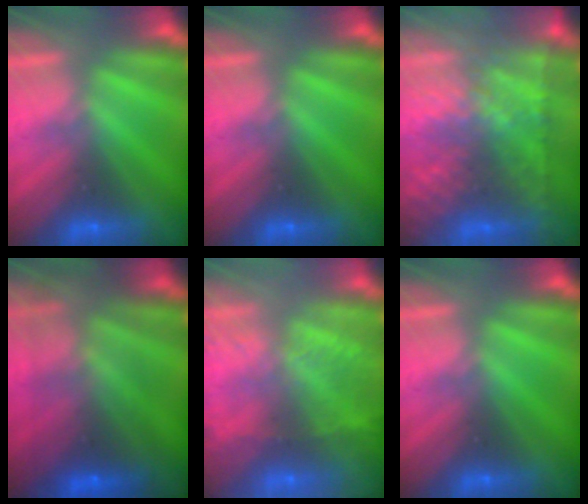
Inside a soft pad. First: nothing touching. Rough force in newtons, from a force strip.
{"total": 0.0}
{"total": 6.4}
{"total": 6.5}
{"total": 6.1}
{"total": 0.0}